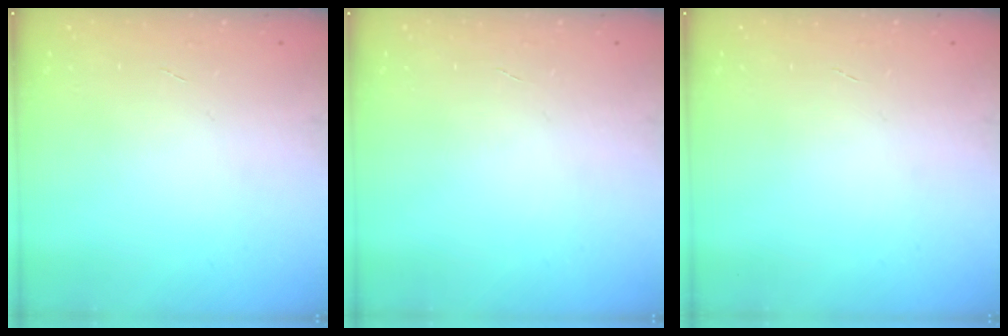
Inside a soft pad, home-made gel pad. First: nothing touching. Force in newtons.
{"total": 0.0}
{"total": 0.0}